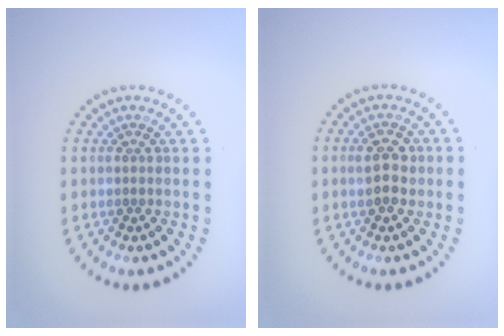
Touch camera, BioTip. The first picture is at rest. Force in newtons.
{"total": 2.7, "press": 2.7, "slide": 0.1}